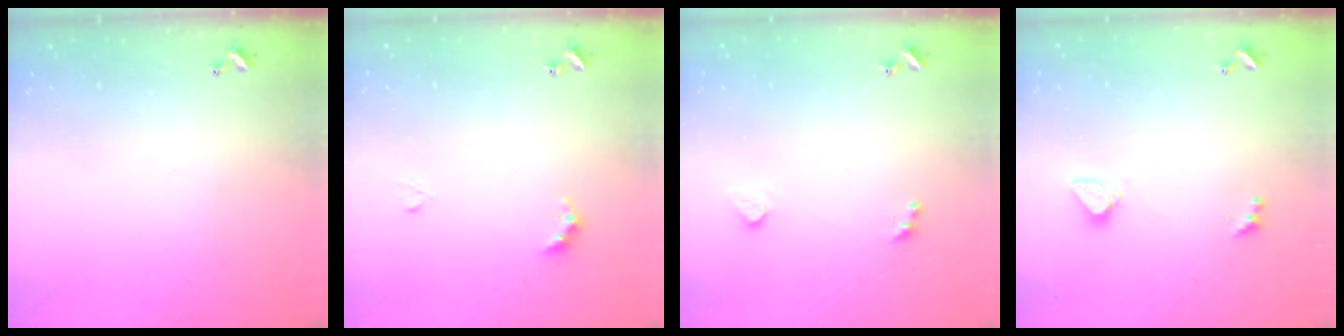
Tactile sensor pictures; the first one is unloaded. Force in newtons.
{"total": 2.8, "press": 2.7, "slide": 0.6}
{"total": 2.6, "press": 2.2, "slide": 1.2}
{"total": 1.5, "press": 1.4, "slide": 0.5}